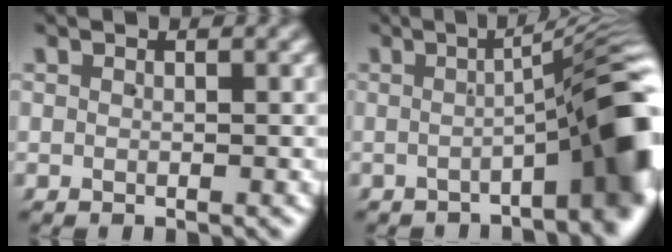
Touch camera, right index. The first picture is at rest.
{"total": 9.4, "force": [-2.9, 2.3, 8.7], "torque": [-0.089, 0.018, -0.049]}